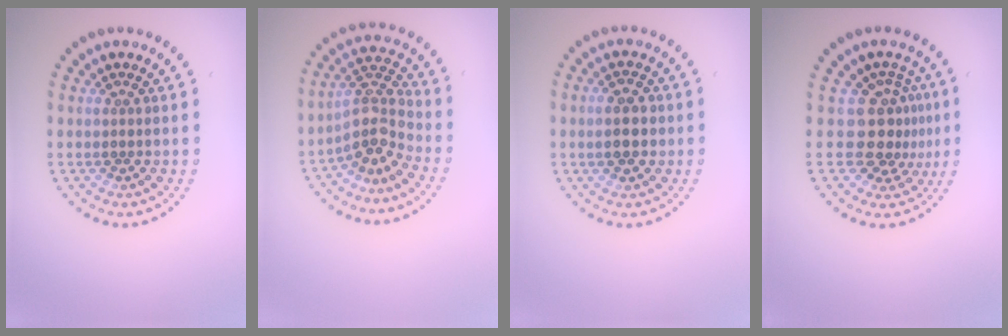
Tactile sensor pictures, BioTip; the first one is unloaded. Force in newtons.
{"total": 3.8, "press": 2.8, "slide": 2.7}
{"total": 3.6, "press": 3.6, "slide": 0.1}
{"total": 3.5, "press": 2.6, "slide": 2.4}